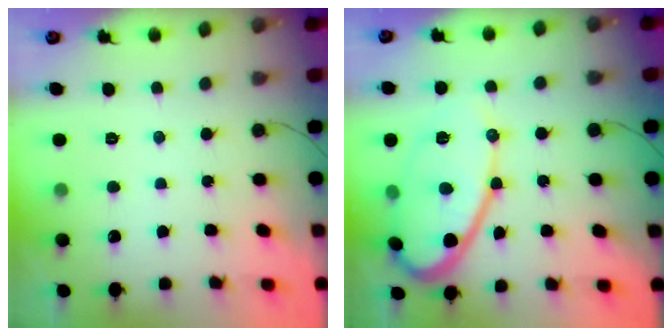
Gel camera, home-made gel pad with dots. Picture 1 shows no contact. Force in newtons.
{"total": 14.2, "press": 14.2, "slide": 0.7}